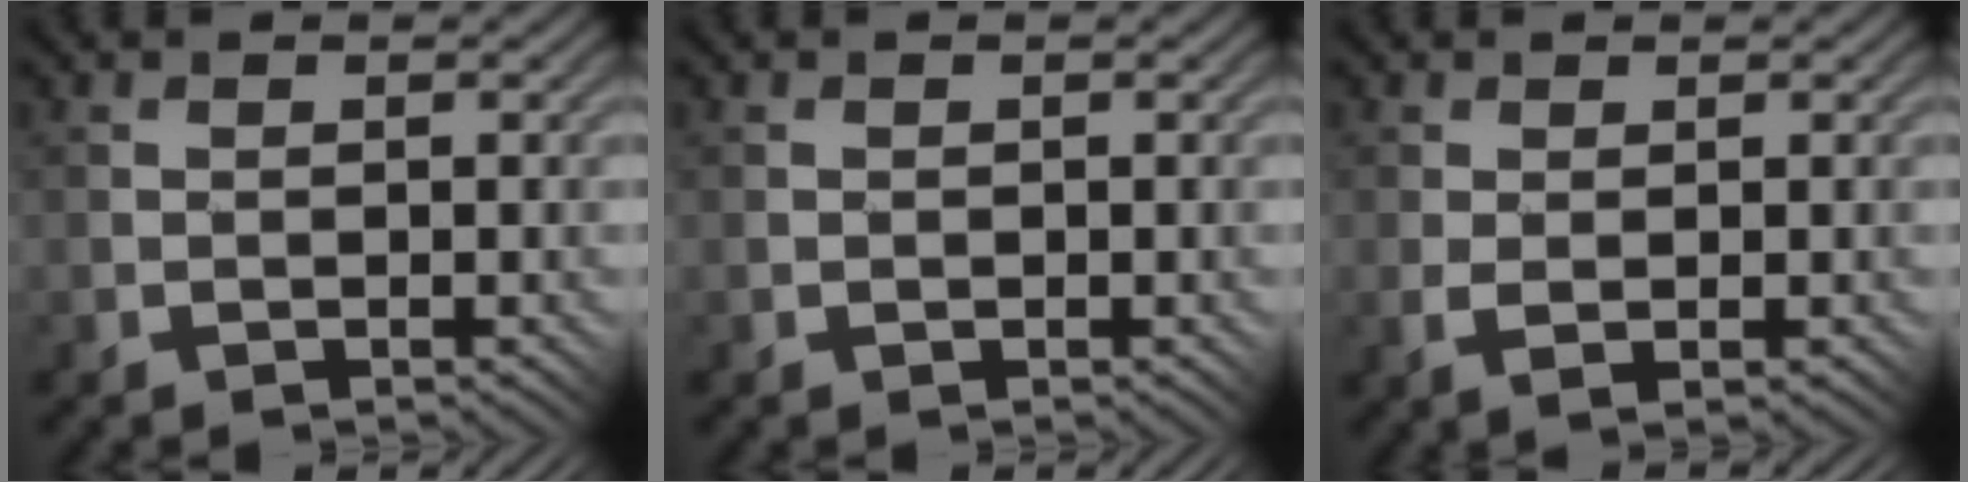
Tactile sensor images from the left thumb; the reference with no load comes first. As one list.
[{"total": 0.0}, {"total": 2.0, "force": [-0.2, 0.8, 1.9], "torque": [-0.041, -0.003, 0.000]}]